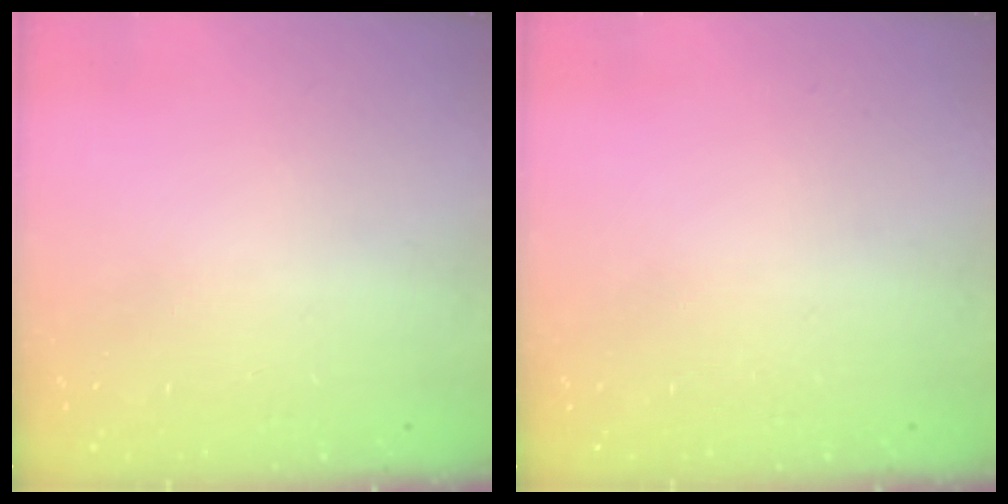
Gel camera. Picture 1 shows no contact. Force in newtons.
{"total": 0.0}